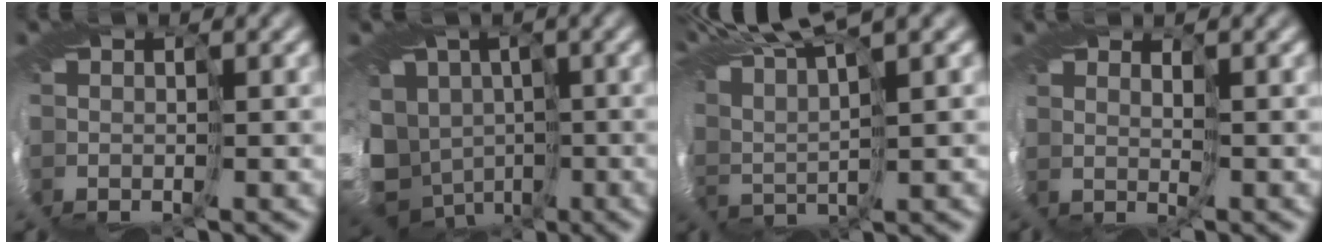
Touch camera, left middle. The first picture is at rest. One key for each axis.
{"total": 11.5, "fx": -3.9, "fy": 9.4, "fz": 5.3, "tx": -0.135, "ty": -0.012, "tz": -0.058}
{"total": 7.4, "fx": 6.7, "fy": 0.2, "fz": 3.1, "tx": -0.083, "ty": 0.026, "tz": 0.110}
{"total": 1.5, "fx": 0.6, "fy": -1.1, "fz": -0.7, "tx": 0.003, "ty": 0.001, "tz": 0.008}